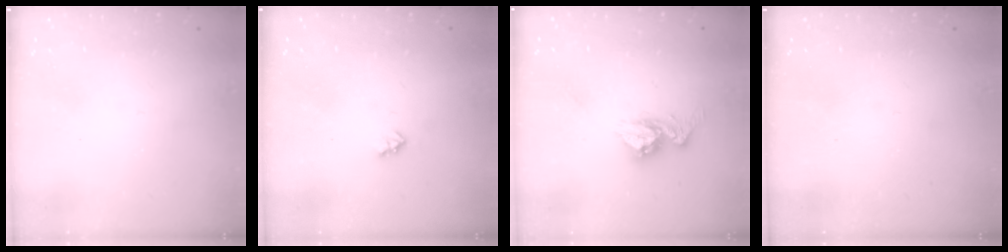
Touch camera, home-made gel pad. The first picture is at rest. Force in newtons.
{"total": 2.0, "press": 2.0, "slide": 0.3}
{"total": 9.4, "press": 9.4, "slide": 0.8}
{"total": 0.0}